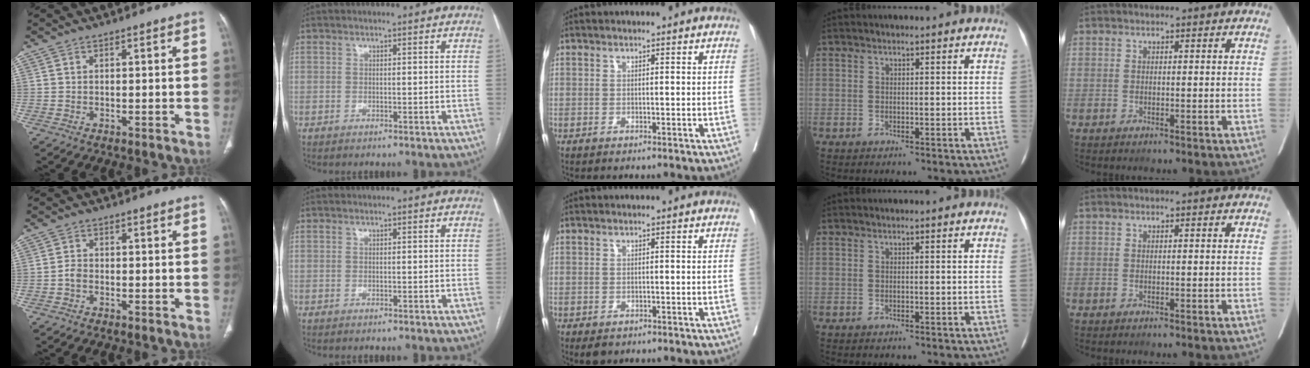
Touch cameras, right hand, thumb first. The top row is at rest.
{"thumb": {"total": 1.5, "force": [-0.6, 1.0, 1.0], "torque": [-0.020, 0.005, -0.016]}, "middle": {"total": 3.0, "force": [-2.2, 1.7, 1.2], "torque": [-0.014, -0.003, -0.029]}}